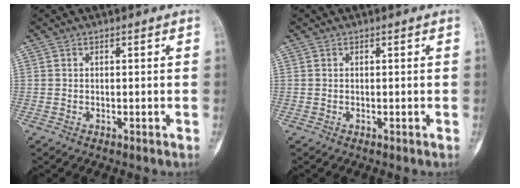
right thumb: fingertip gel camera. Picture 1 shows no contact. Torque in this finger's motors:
{"motor_torque": [0.35, 0.16, -0.04, -0.28, 0.12]}